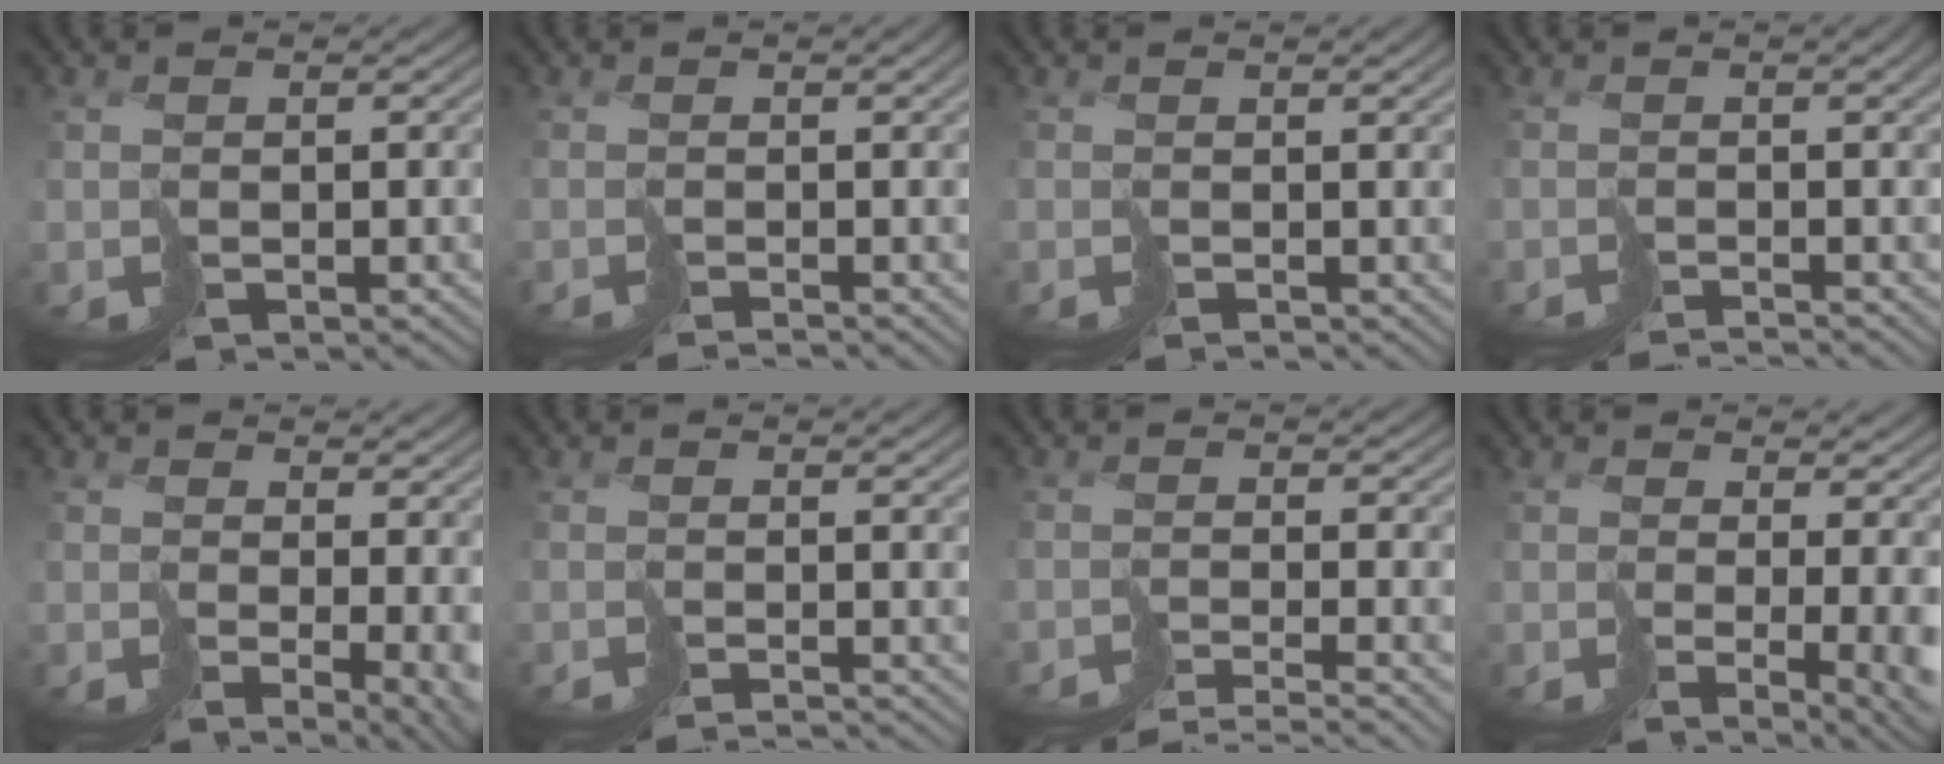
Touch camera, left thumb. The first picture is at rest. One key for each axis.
{"total": 2.9, "fx": -1.9, "fy": -0.4, "fz": 2.2, "tx": -0.011, "ty": -0.006, "tz": -0.028}
{"total": 1.3, "fx": -0.2, "fy": -0.6, "fz": 1.2, "tx": -0.007, "ty": -0.002, "tz": -0.001}
{"total": 3.9, "fx": -2.5, "fy": -0.2, "fz": 3.0, "tx": -0.018, "ty": -0.008, "tz": -0.031}
{"total": 5.7, "fx": 0.9, "fy": 2.2, "fz": 5.2, "tx": -0.086, "ty": -0.018, "tz": 0.034}
{"total": 2.5, "fx": -2.0, "fy": -0.7, "fz": 1.3, "tx": -0.002, "ty": -0.008, "tz": -0.028}
{"total": 5.6, "fx": -5.2, "fy": -0.7, "fz": 2.0, "tx": -0.017, "ty": -0.003, "tz": -0.074}
{"total": 6.7, "fx": 0.4, "fy": 1.8, "fz": 6.4, "tx": -0.088, "ty": -0.020, "tz": 0.033}